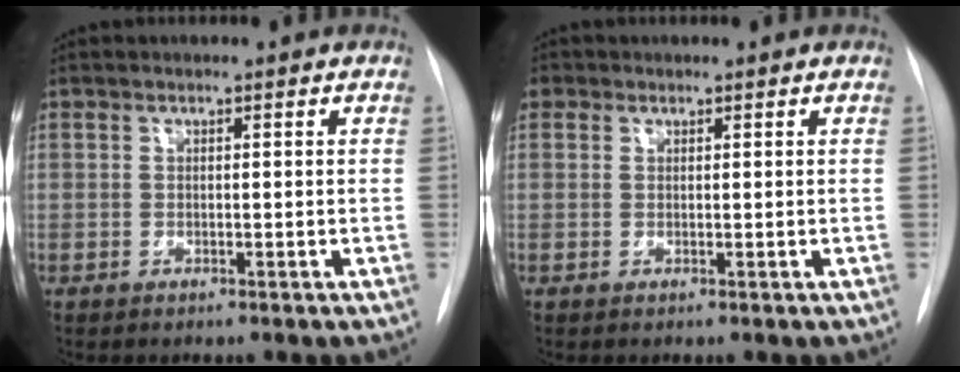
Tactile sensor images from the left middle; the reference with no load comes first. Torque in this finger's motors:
{"motor_torque": [1.07, -1.07, 0.20, 0.05]}